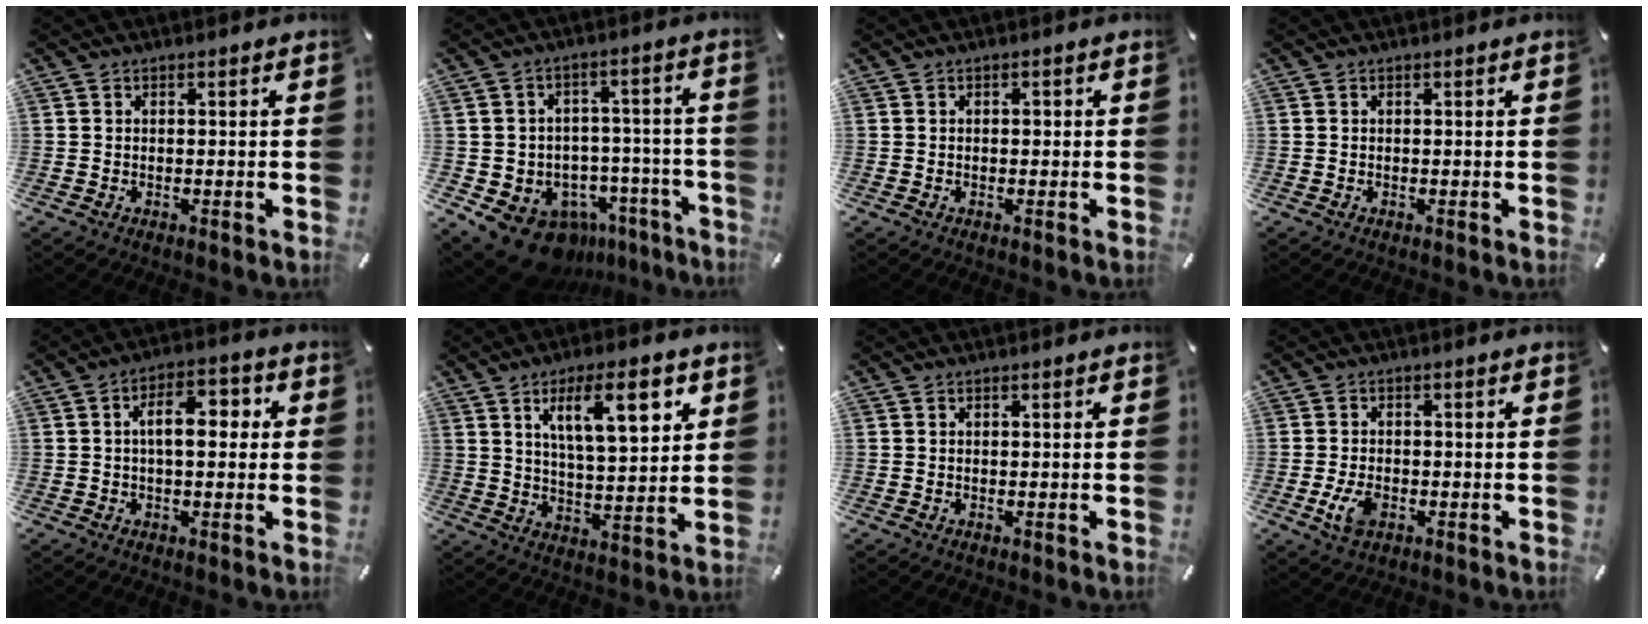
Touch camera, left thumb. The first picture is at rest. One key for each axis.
{"total": 12.3, "fx": -8.6, "fy": 7.6, "fz": 4.4, "tx": -0.071, "ty": 0.051, "tz": -0.141}
{"total": 1.0, "fx": 0.0, "fy": 0.8, "fz": 0.6, "tx": -0.012, "ty": 0.005, "tz": -0.002}
{"total": 0.0}
{"total": 8.7, "fx": 0.8, "fy": 4.6, "fz": 7.3, "tx": -0.107, "ty": 0.007, "tz": 0.005}
{"total": 14.5, "fx": 6.7, "fy": 5.3, "fz": 11.7, "tx": -0.182, "ty": -0.016, "tz": 0.108}
{"total": 0.0}
{"total": 4.9, "fx": -1.8, "fy": 2.9, "fz": 3.5, "tx": -0.084, "ty": -0.001, "tz": -0.035}